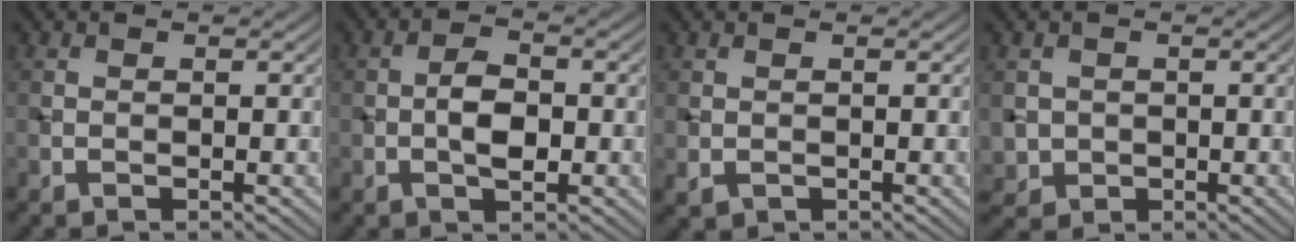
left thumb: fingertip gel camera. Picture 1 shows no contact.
{"total": 3.8, "force": [-0.6, 2.0, 3.1], "torque": [-0.059, 0.006, -0.016]}
{"total": 0.9, "force": [0.1, 0.9, 0.3], "torque": [-0.010, -0.006, 0.006]}
{"total": 2.6, "force": [0.1, 2.6, 0.5], "torque": [-0.021, -0.012, 0.001]}